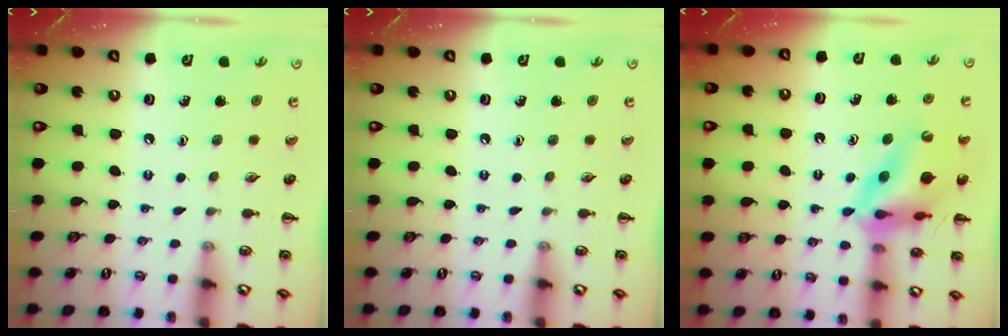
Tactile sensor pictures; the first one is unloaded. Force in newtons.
{"total": 0.0}
{"total": 14.4, "press": 13.6, "slide": 4.8}